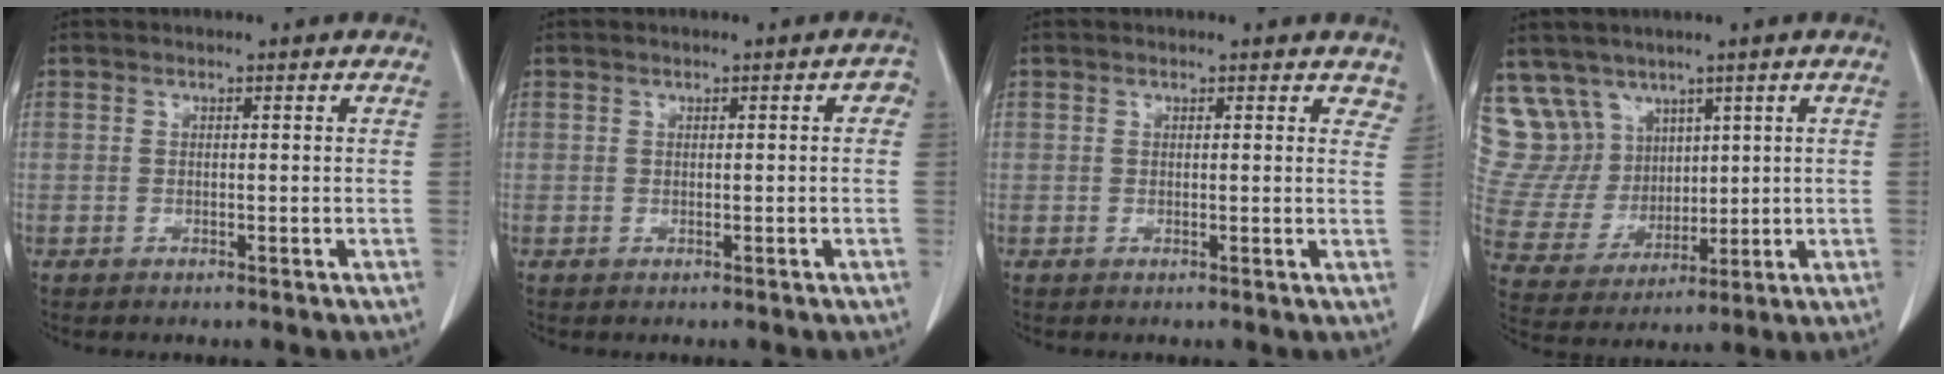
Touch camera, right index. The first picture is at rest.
{"total": 1.4, "force": [0.1, 0.7, 1.2], "torque": [-0.003, 0.005, 0.000]}
{"total": 3.6, "force": [3.2, 1.6, 0.8], "torque": [0.016, -0.007, 0.013]}
{"total": 12.3, "force": [7.9, 9.3, 1.5], "torque": [-0.057, 0.049, 0.185]}